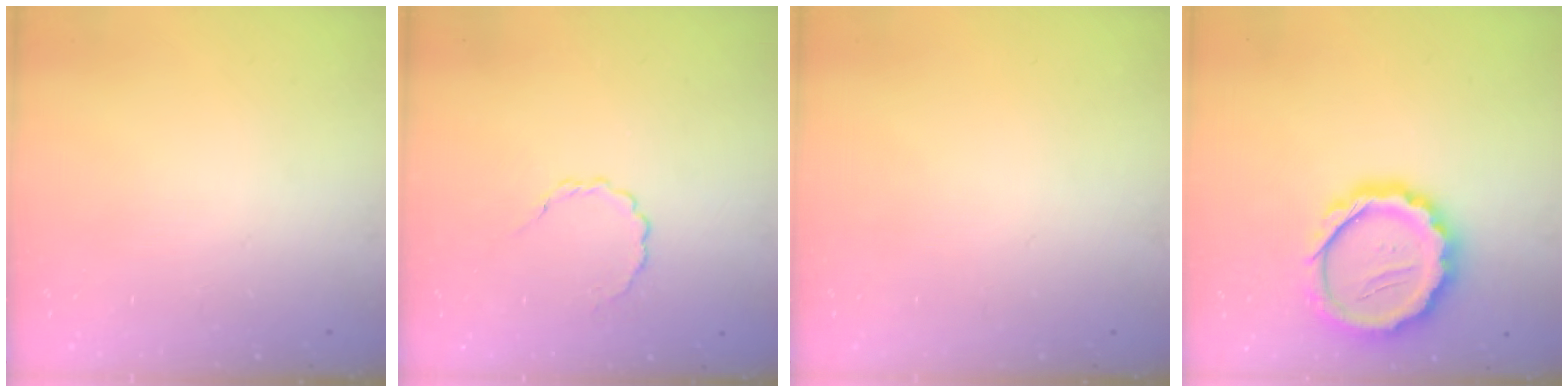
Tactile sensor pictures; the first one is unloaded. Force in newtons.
{"total": 2.4, "press": 2.2, "slide": 0.9}
{"total": 0.0}
{"total": 15.6, "press": 15.4, "slide": 2.5}